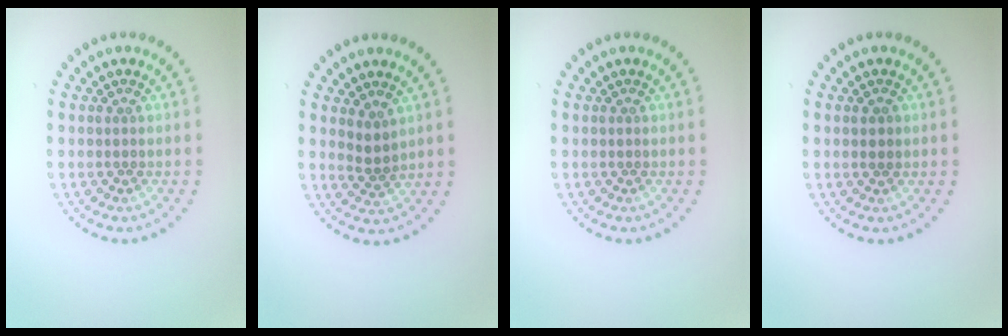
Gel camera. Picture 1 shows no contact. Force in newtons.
{"total": 1.8, "press": 1.5, "slide": 1.0}
{"total": 0.0}
{"total": 1.1, "press": 1.1, "slide": 0.1}